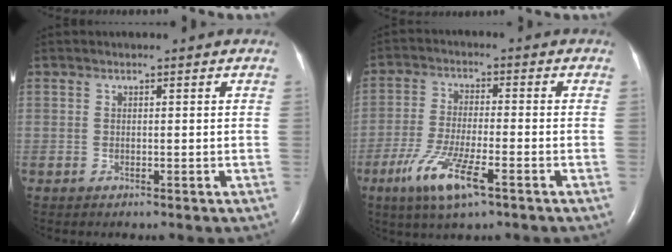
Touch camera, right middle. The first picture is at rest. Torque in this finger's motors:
{"motor_torque": [1.22, -0.92, 0.60, 0.11]}